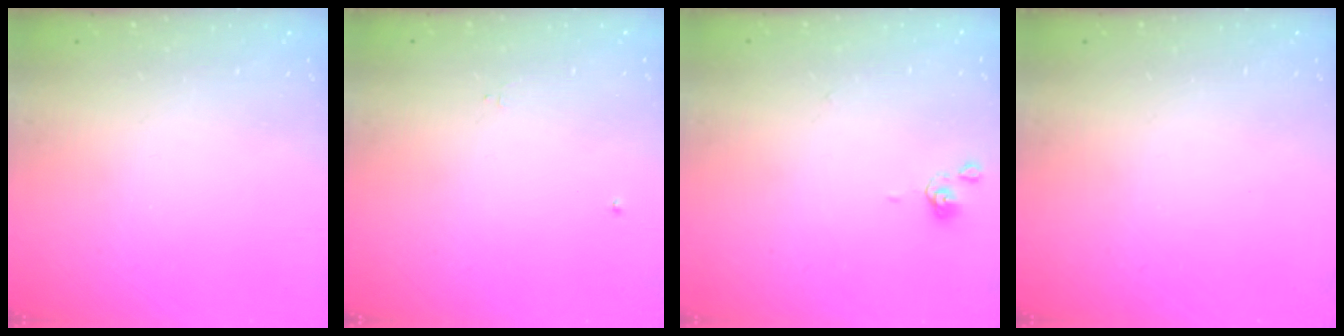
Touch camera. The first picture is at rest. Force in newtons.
{"total": 0.6, "press": 0.5, "slide": 0.2}
{"total": 0.0}
{"total": 0.0}